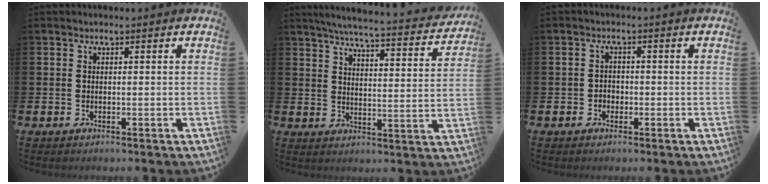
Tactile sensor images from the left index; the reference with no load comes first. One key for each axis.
{"total": 5.5, "fx": 5.2, "fy": 0.2, "fz": 2.0, "tx": -0.055, "ty": -0.042, "tz": 0.085}
{"total": 1.5, "fx": -0.7, "fy": 1.3, "fz": 0.3, "tx": -0.007, "ty": 0.003, "tz": -0.016}